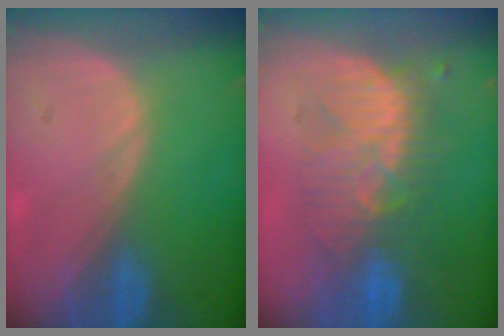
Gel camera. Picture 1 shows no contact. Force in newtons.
{"total": 8.7, "press": 8.7, "slide": 0.8}